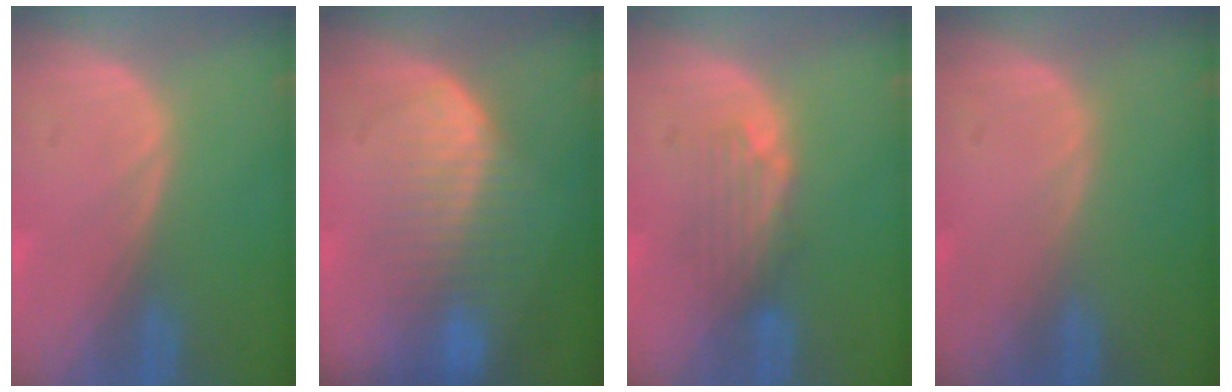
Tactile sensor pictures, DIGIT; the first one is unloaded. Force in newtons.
{"total": 8.1, "press": 7.5, "slide": 3.1}
{"total": 4.2, "press": 3.8, "slide": 1.9}
{"total": 0.0}